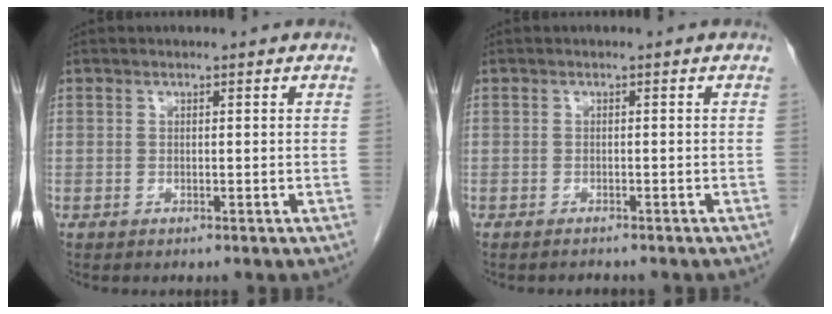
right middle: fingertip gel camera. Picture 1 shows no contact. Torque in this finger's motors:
{"motor_torque": [-0.31, 0.16, 0.01, -0.01]}